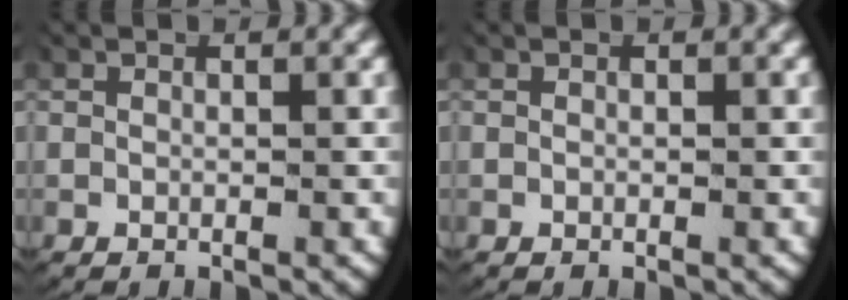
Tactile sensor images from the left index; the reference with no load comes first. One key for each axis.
{"total": 0.0}